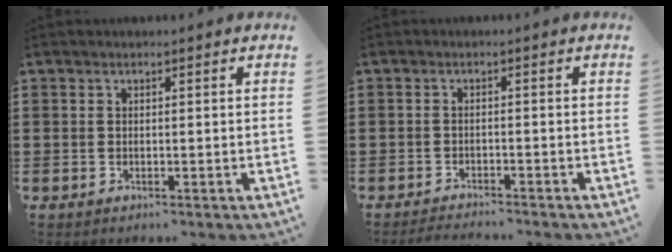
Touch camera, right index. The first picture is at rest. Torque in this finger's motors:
{"motor_torque": [0.76, 1.38, -0.62, -0.21]}